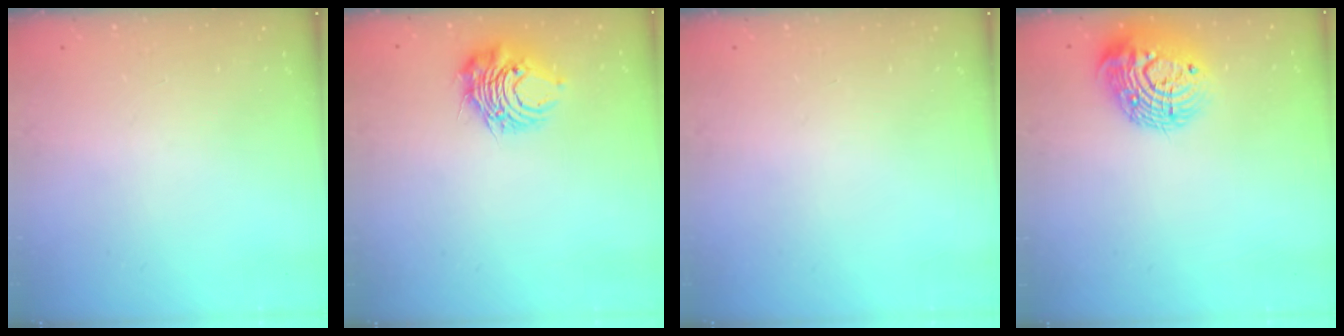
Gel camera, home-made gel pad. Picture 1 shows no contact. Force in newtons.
{"total": 9.4, "press": 9.3, "slide": 1.0}
{"total": 0.0}
{"total": 14.3, "press": 14.3, "slide": 0.7}